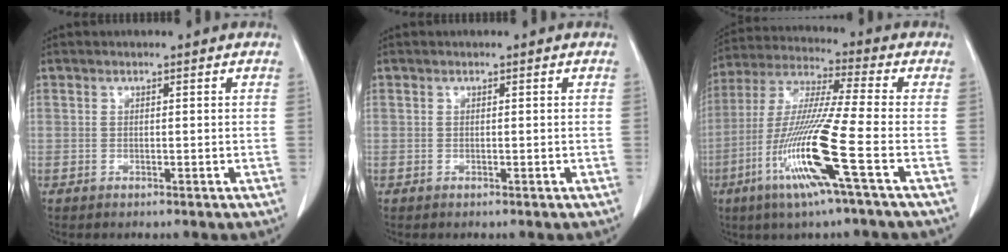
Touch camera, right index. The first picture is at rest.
{"total": 0.0}
{"total": 15.1, "force": [-5.7, -1.3, 13.9], "torque": [-0.288, -0.023, -0.113]}